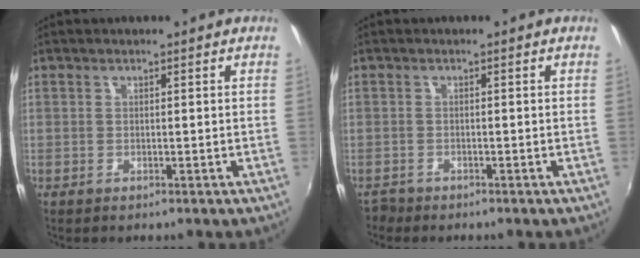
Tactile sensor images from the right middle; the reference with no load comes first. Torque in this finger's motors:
{"motor_torque": [-0.22, 0.06, -0.05, -0.01]}